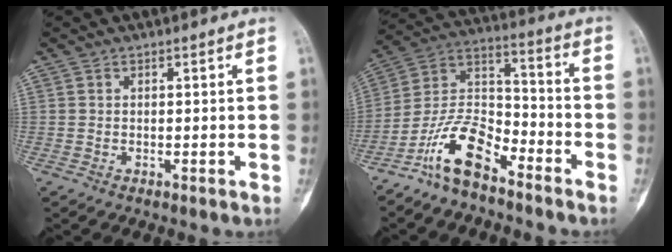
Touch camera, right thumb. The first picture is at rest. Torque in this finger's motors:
{"motor_torque": [0.29, 0.29, 1.16, -0.95, 0.03]}